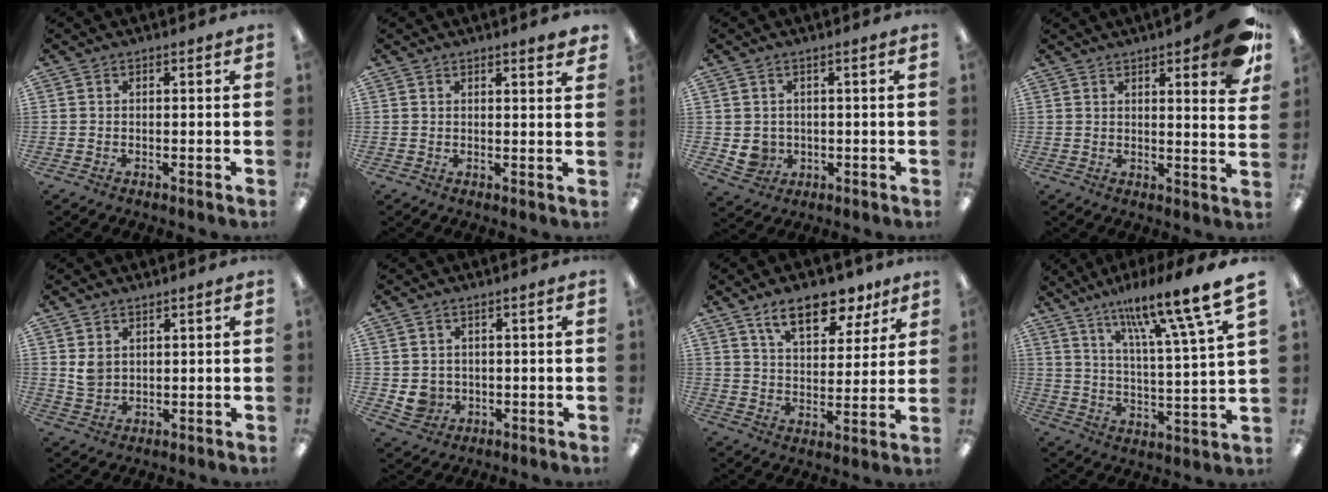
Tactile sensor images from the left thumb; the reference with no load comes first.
{"total": 2.0, "force": [1.8, -0.1, 0.8], "torque": [-0.012, -0.007, 0.031]}
{"total": 3.8, "force": [0.7, 3.6, 1.0], "torque": [-0.024, -0.002, 0.015]}
{"total": 9.5, "force": [6.0, 2.1, 7.0], "torque": [-0.090, -0.030, 0.096]}
{"total": 3.6, "force": [1.9, 2.4, 1.8], "torque": [-0.030, -0.003, 0.036]}
{"total": 3.9, "force": [0.6, 3.7, 1.1], "torque": [-0.026, 0.001, 0.012]}
{"total": 13.1, "force": [9.1, 6.1, 7.2], "torque": [-0.107, -0.037, 0.160]}
{"total": 16.2, "force": [12.4, 1.6, 10.3], "torque": [-0.167, -0.083, 0.195]}